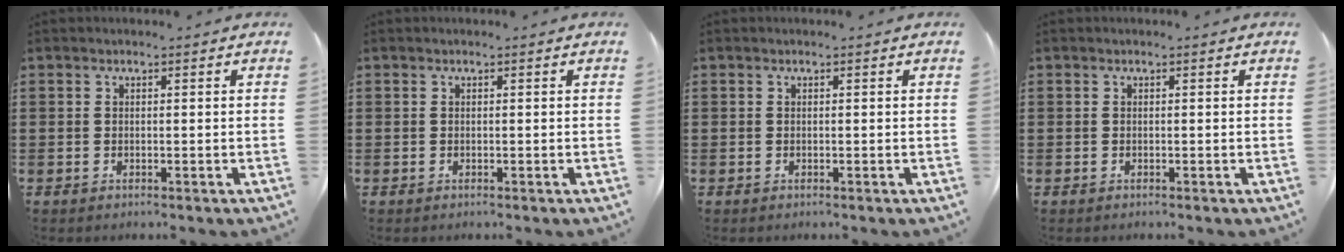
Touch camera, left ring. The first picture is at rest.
{"total": 0.0}
{"total": 0.0}
{"total": 0.0}